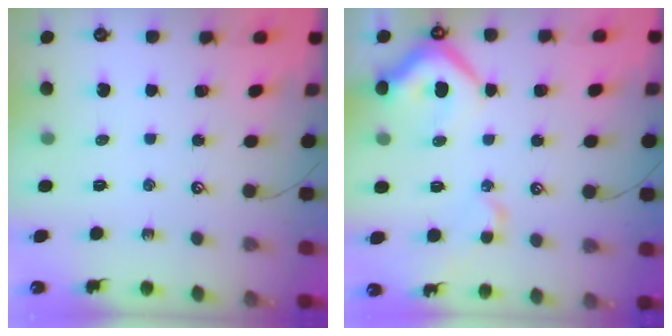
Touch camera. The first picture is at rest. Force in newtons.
{"total": 8.1, "press": 7.9, "slide": 1.4}